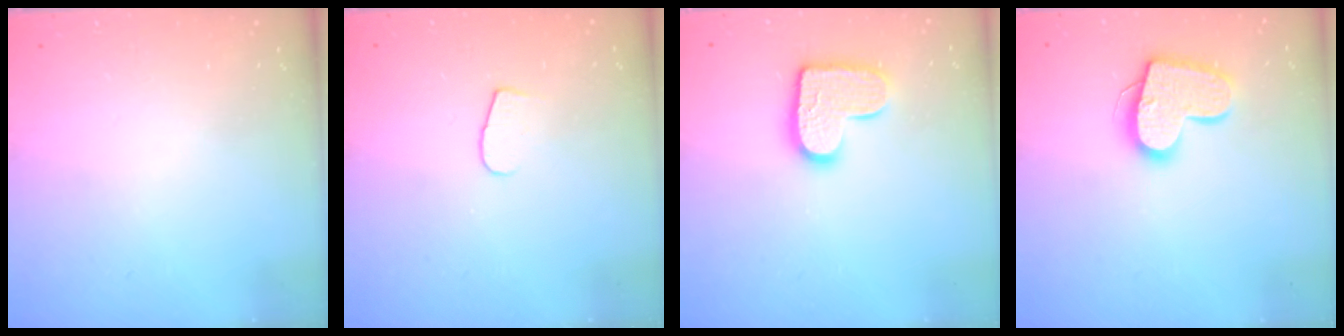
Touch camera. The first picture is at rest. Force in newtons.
{"total": 5.9, "press": 5.9, "slide": 0.6}
{"total": 12.8, "press": 12.8, "slide": 0.8}
{"total": 15.3, "press": 15.3, "slide": 1.1}